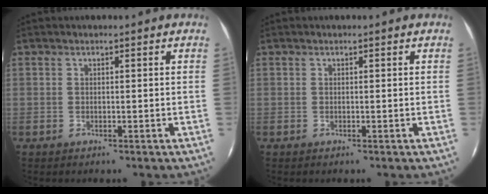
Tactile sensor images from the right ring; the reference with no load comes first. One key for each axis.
{"total": 0.0}